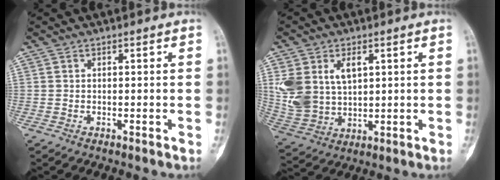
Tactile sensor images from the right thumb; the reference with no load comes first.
{"total": 11.7, "force": [3.3, 7.8, 8.1], "torque": [-0.159, -0.003, 0.082]}